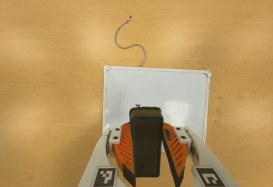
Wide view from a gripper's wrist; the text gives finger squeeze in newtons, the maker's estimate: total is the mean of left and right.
{"total": 8.0, "left": 7.4, "right": 8.7}